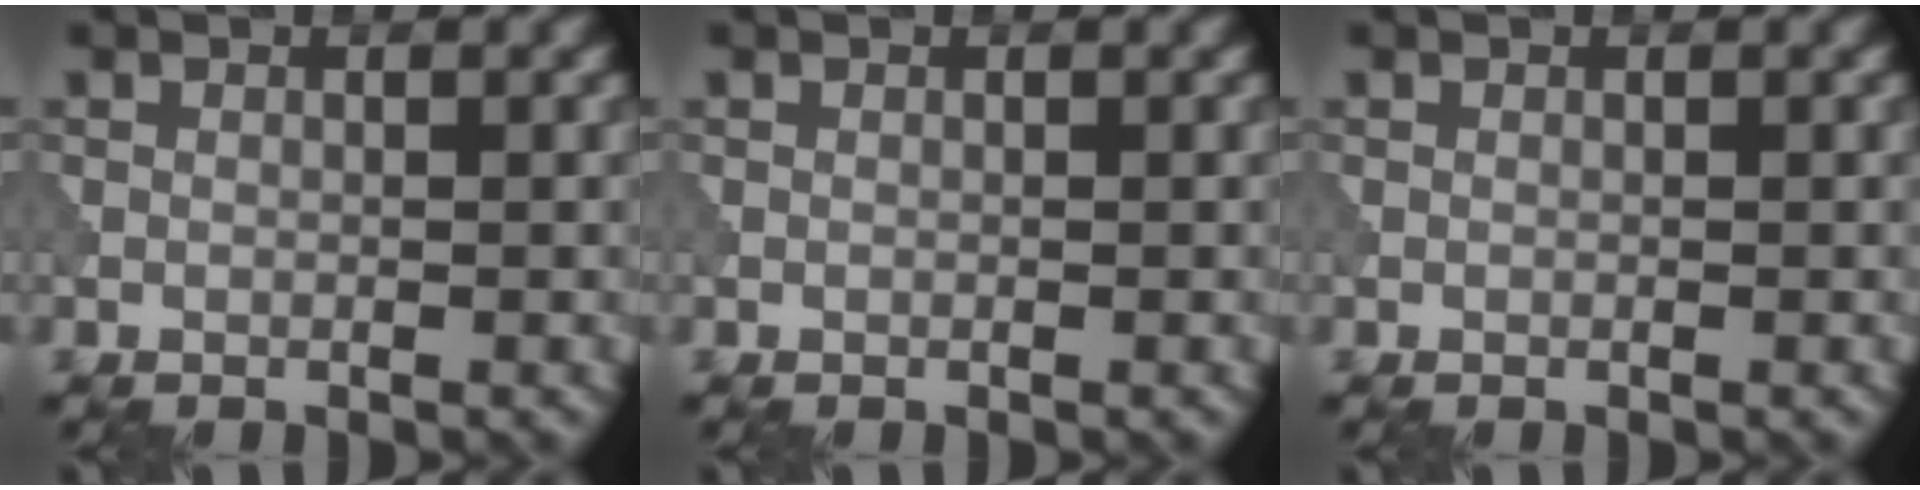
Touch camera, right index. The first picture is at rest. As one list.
[{"total": 0.0}, {"total": 0.0}]